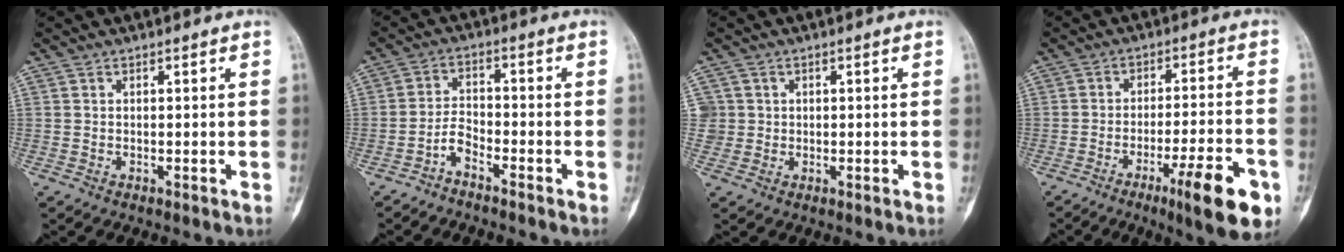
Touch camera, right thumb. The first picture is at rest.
{"total": 3.4, "force": [-2.8, 1.2, 1.7], "torque": [-0.031, 0.027, -0.056]}
{"total": 2.7, "force": [0.3, 2.7, 0.0], "torque": [0.021, 0.004, 0.006]}
{"total": 13.1, "force": [-6.2, 2.4, 11.2], "torque": [-0.162, 0.016, -0.088]}